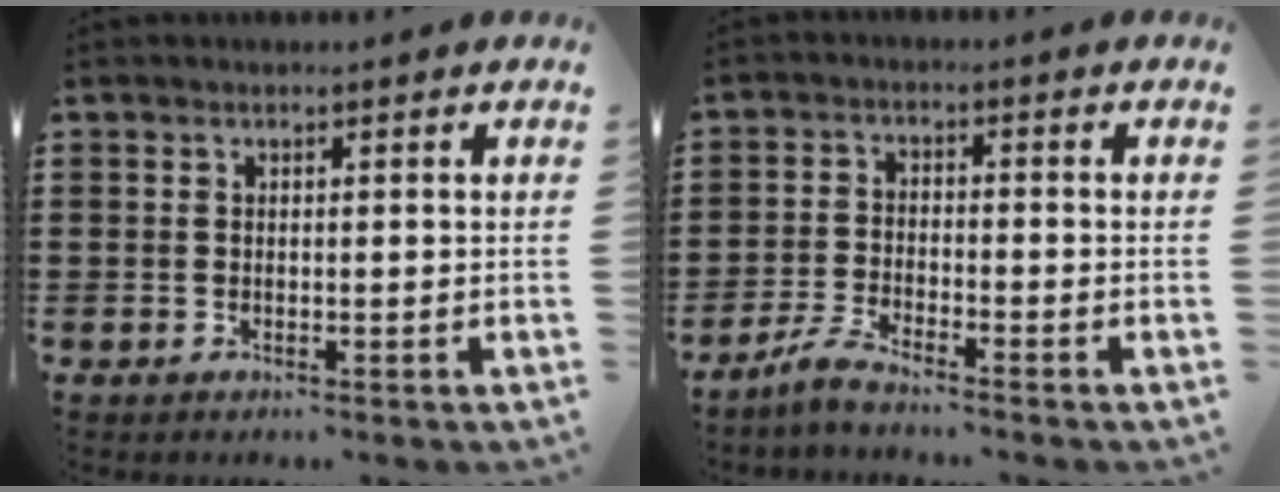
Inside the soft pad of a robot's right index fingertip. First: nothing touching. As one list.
[{"total": 3.4, "force": [-3.1, 0.0, 1.3], "torque": [-0.048, -0.006, -0.067]}]